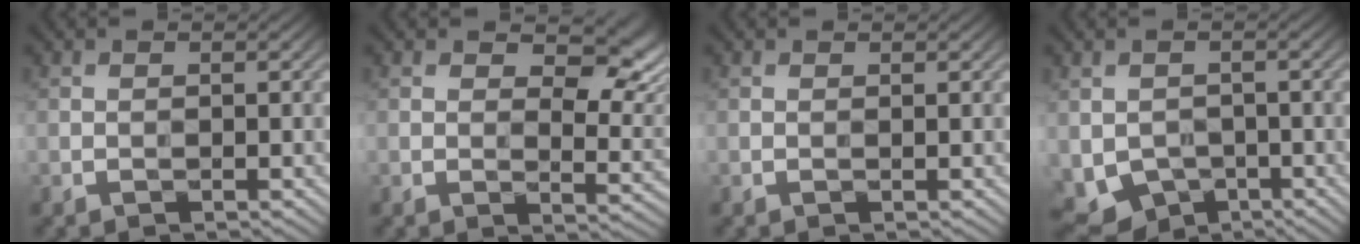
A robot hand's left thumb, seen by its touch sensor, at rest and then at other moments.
{"total": 8.3, "force": [3.9, 4.3, 5.9], "torque": [-0.086, -0.006, 0.061]}
{"total": 0.0}
{"total": 6.0, "force": [-2.1, 4.5, 3.2], "torque": [-0.086, -0.025, -0.031]}